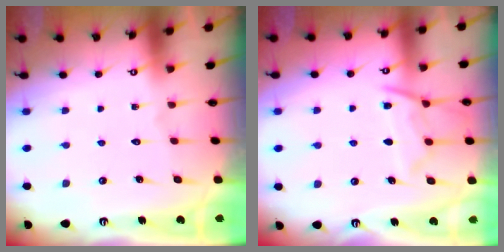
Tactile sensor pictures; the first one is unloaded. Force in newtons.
{"total": 11.0, "press": 11.0, "slide": 1.2}